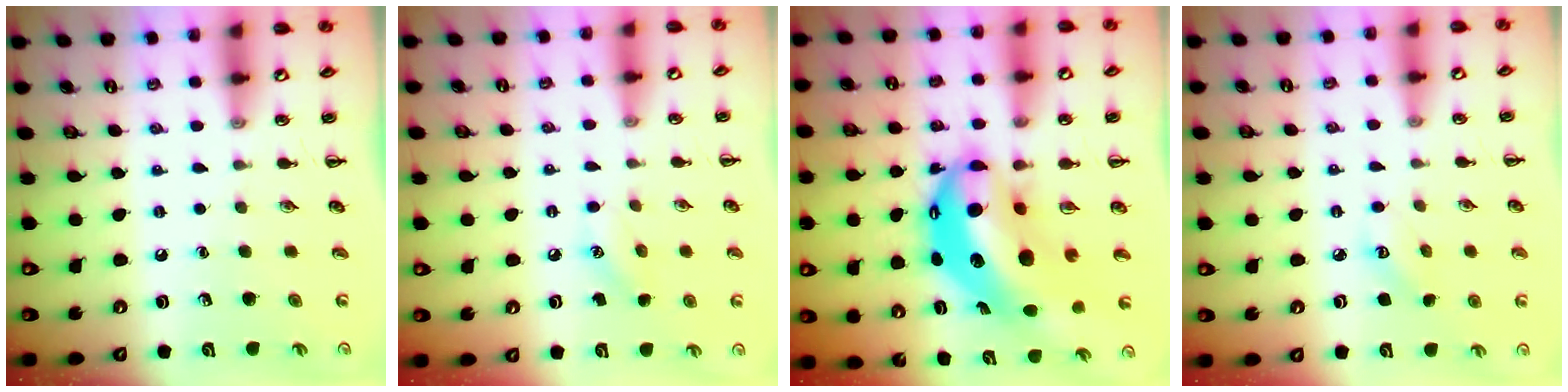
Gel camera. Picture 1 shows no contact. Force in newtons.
{"total": 8.2, "press": 8.0, "slide": 1.7}
{"total": 14.5, "press": 14.1, "slide": 3.4}
{"total": 3.3, "press": 3.2, "slide": 0.9}